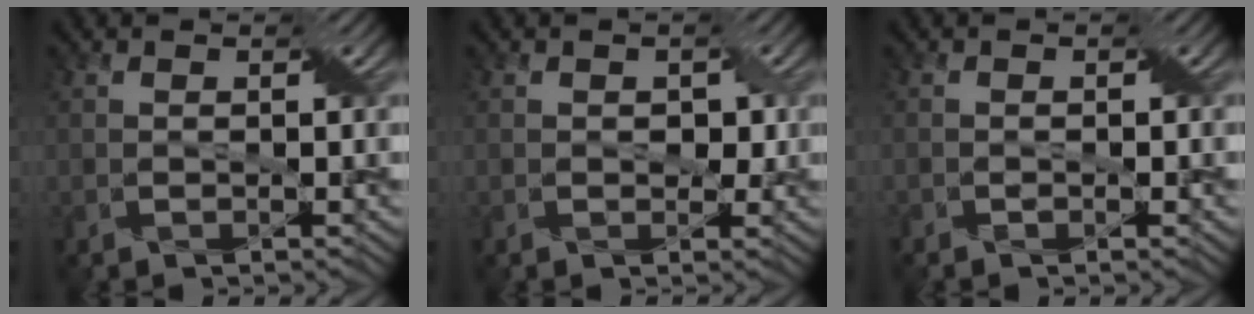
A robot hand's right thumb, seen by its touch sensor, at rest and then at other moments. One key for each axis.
{"total": 1.6, "fx": 0.1, "fy": 1.4, "fz": 0.8, "tx": -0.017, "ty": -0.004, "tz": -0.002}
{"total": 1.4, "fx": -0.8, "fy": 0.7, "fz": 1.0, "tx": -0.016, "ty": -0.001, "tz": -0.014}